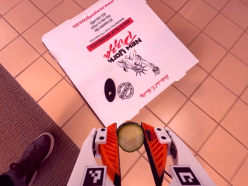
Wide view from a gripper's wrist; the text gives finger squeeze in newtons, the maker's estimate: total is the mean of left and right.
{"total": 7.8, "left": 7.5, "right": 8.0}